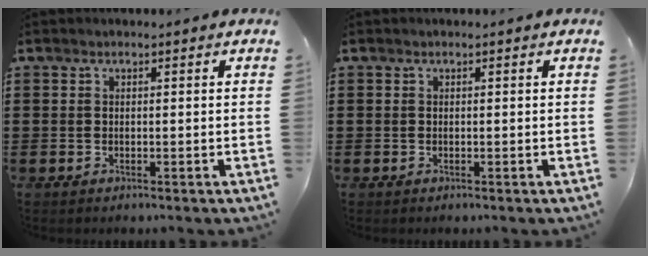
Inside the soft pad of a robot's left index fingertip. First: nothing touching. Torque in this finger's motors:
{"motor_torque": [0.00, 0.00, 0.00, 0.00]}